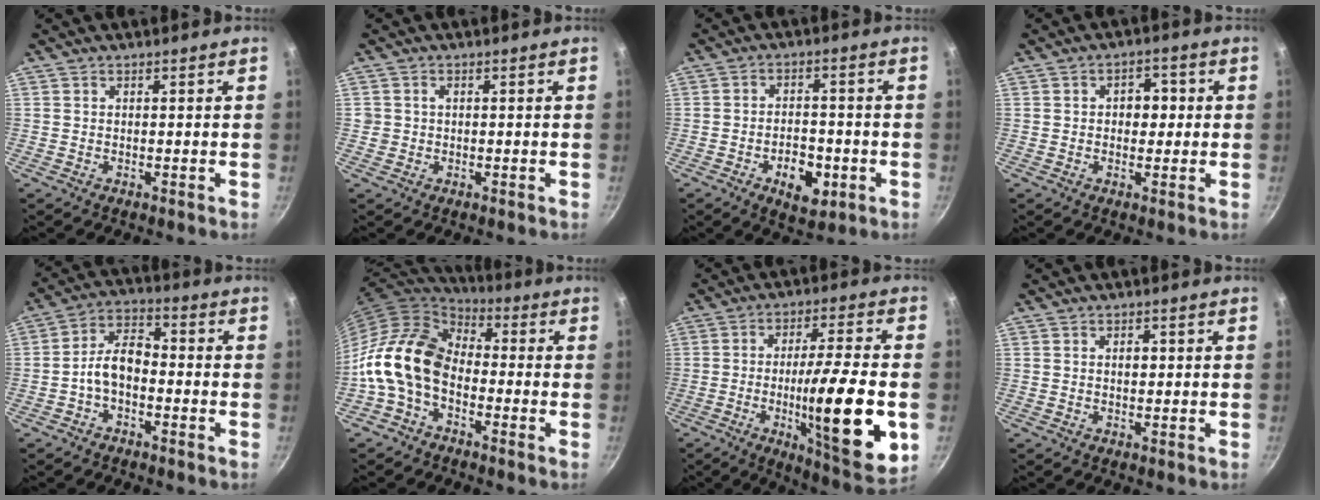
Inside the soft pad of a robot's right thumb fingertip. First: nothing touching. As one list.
[{"total": 1.4, "force": [0.1, 1.3, 0.5], "torque": [-0.004, 0.006, 0.003]}, {"total": 8.3, "force": [-3.1, 4.7, 6.1], "torque": [-0.071, 0.015, -0.042]}, {"total": 5.0, "force": [0.5, 3.7, 3.3], "torque": [-0.013, 0.006, 0.001]}, {"total": 9.5, "force": [-3.0, 5.6, 7.0], "torque": [-0.117, 0.051, -0.071]}, {"total": 14.7, "force": [-3.5, 10.0, 10.2], "torque": [-0.168, 0.047, -0.093]}, {"total": 20.3, "force": [-4.3, 3.6, 19.5], "torque": [-0.294, 0.010, -0.063]}, {"total": 1.7, "force": [0.3, 1.1, 1.3], "torque": [-0.013, 0.002, 0.003]}]